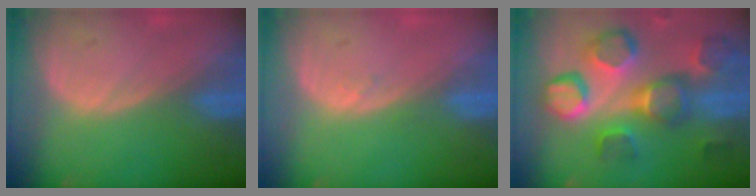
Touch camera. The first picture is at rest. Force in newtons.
{"total": 0.7, "press": 0.6, "slide": 0.3}
{"total": 12.2, "press": 11.0, "slide": 5.4}